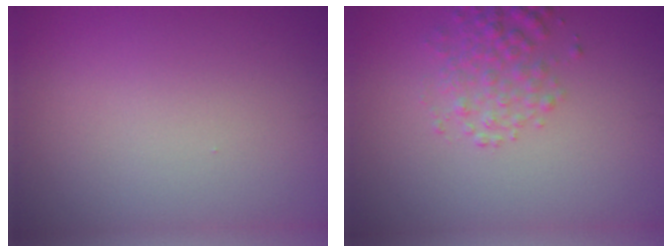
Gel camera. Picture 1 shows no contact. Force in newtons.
{"total": 2.7, "press": 2.7, "slide": 0.1}